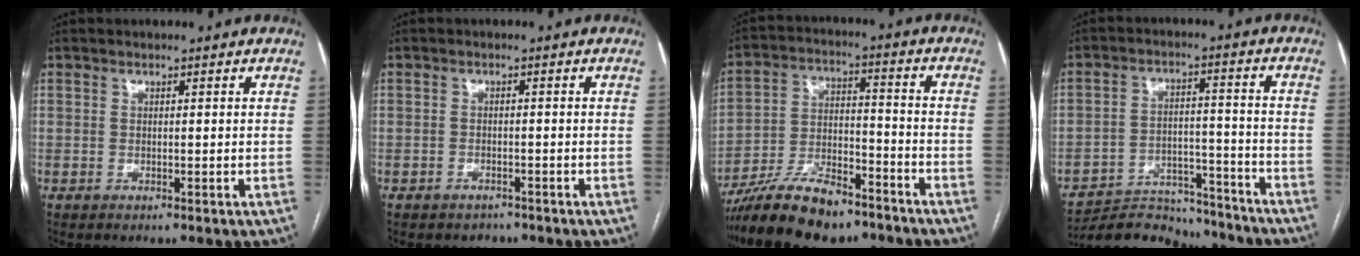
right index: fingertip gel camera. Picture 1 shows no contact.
{"total": 2.1, "force": [-1.6, 1.2, -0.1], "torque": [-0.008, 0.005, -0.022]}
{"total": 14.4, "force": [-11.7, 4.2, 7.3], "torque": [-0.133, 0.008, -0.205]}
{"total": 15.9, "force": [-15.1, 3.9, 2.9], "torque": [-0.052, 0.022, -0.221]}